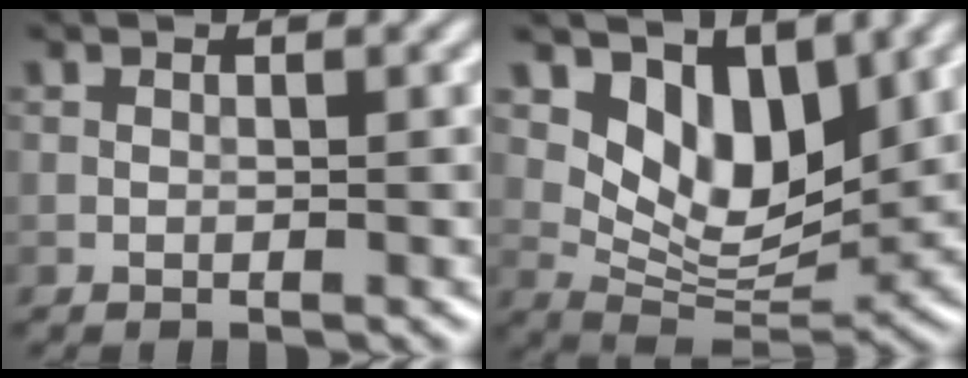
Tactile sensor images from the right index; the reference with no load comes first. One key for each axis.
{"total": 6.6, "fx": 3.4, "fy": 3.8, "fz": 4.3, "tx": -0.073, "ty": -0.021, "tz": 0.061}